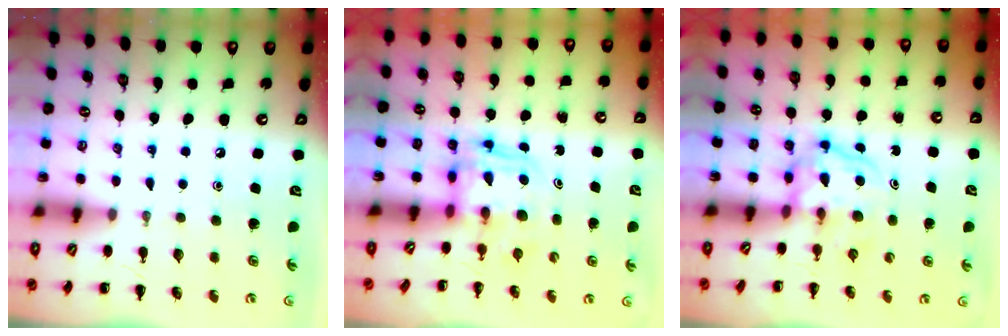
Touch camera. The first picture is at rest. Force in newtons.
{"total": 2.7, "press": 2.7, "slide": 0.2}
{"total": 3.8, "press": 3.8, "slide": 0.4}